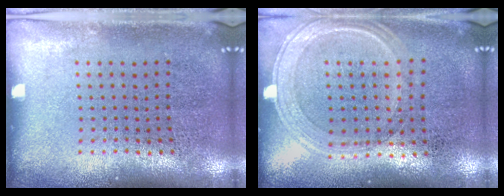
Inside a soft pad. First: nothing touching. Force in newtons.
{"total": 0.7, "press": 0.7, "slide": 0.2}